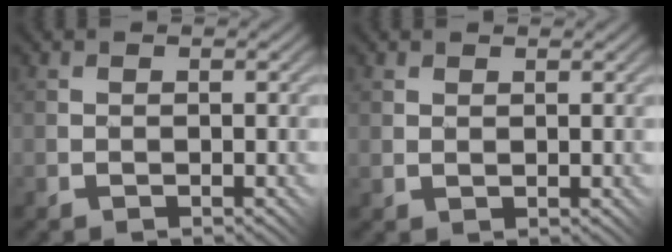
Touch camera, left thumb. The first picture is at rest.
{"total": 1.0, "force": [0.8, 0.4, 0.4], "torque": [-0.013, 0.000, 0.019]}